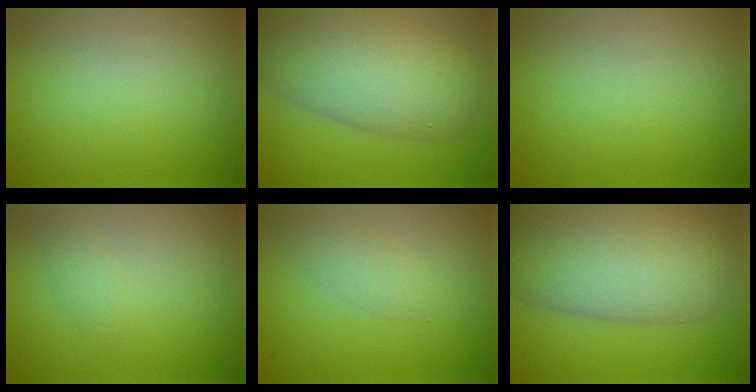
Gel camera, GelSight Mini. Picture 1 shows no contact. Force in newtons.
{"total": 9.5, "press": 9.5, "slide": 0.6}
{"total": 0.0}
{"total": 1.1, "press": 1.1, "slide": 0.0}
{"total": 1.6, "press": 1.6, "slide": 0.1}
{"total": 11.1, "press": 11.0, "slide": 0.6}